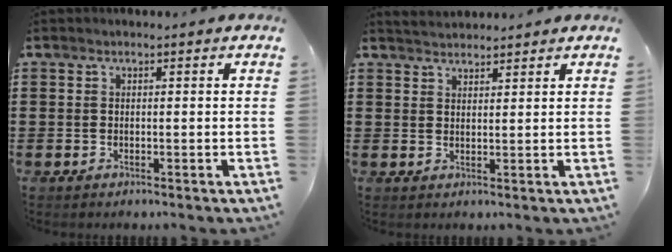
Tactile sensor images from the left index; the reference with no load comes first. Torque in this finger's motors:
{"motor_torque": [0.24, 0.26, 0.01, 0.01]}